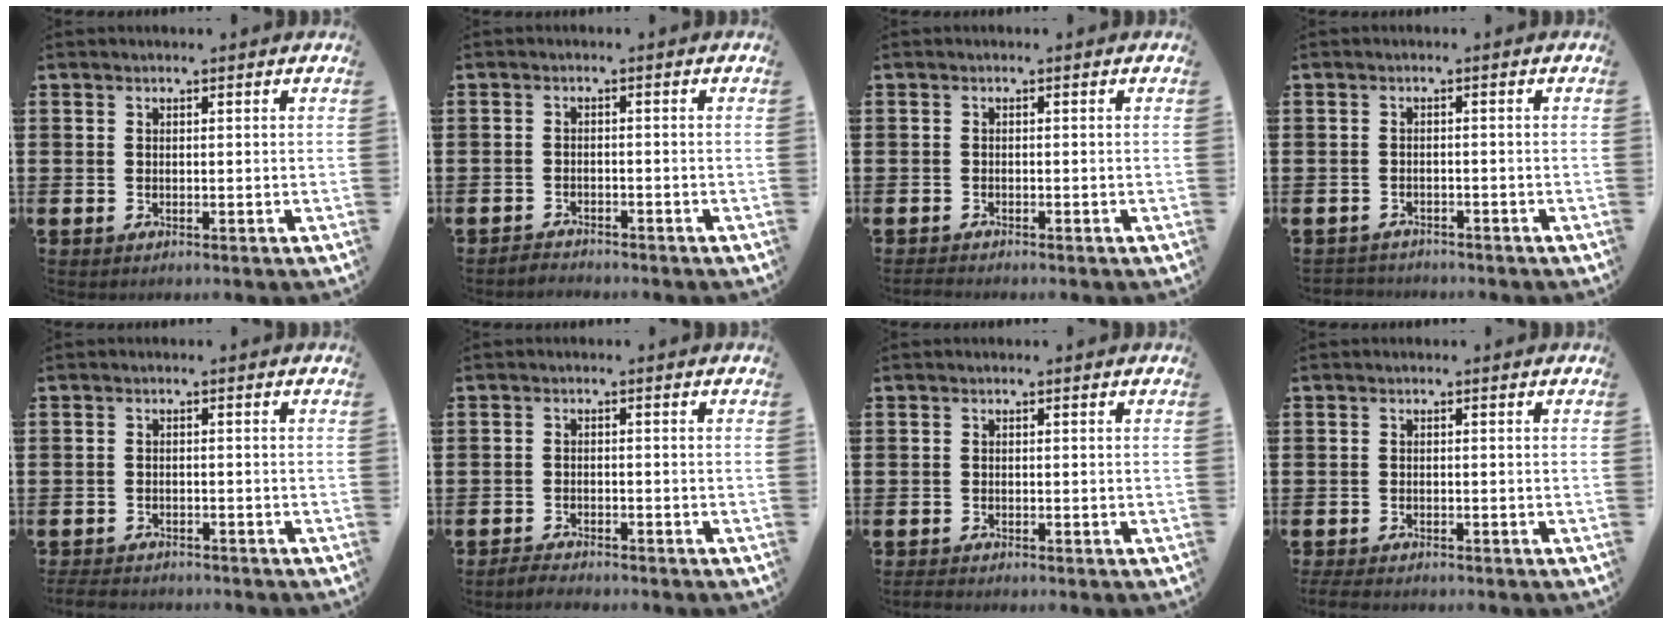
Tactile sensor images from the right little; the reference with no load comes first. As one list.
[{"total": 1.5, "force": [-1.5, 0.1, -0.2], "torque": [-0.002, 0.004, -0.032]}, {"total": 0.7, "force": [-0.7, 0.0, 0.2], "torque": [-0.004, -0.003, -0.014]}, {"total": 1.2, "force": [-1.2, 0.2, -0.2], "torque": [0.000, 0.003, -0.027]}, {"total": 1.9, "force": [-1.8, 0.3, 0.2], "torque": [-0.007, 0.002, -0.040]}, {"total": 1.7, "force": [-1.7, 0.1, 0.1], "torque": [-0.007, 0.004, -0.034]}, {"total": 0.6, "force": [-0.6, 0.1, 0.2], "torque": [-0.004, -0.002, -0.012]}, {"total": 1.2, "force": [-1.0, 0.3, 0.6], "torque": [-0.012, 0.001, -0.021]}]